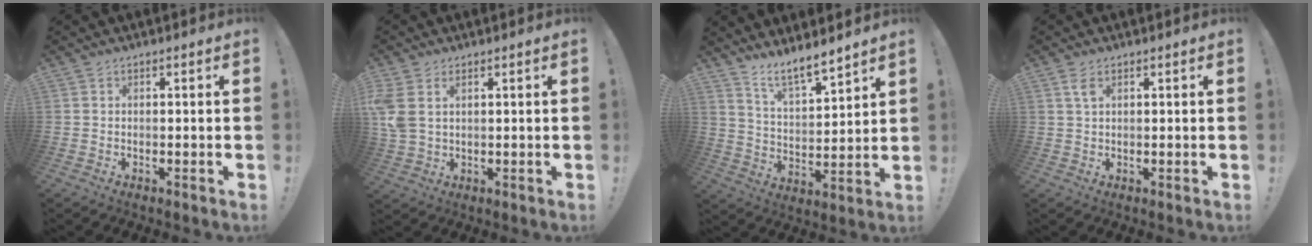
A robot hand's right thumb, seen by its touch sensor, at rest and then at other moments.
{"total": 5.7, "force": [2.4, 3.7, 3.5], "torque": [-0.071, -0.010, 0.046]}
{"total": 9.4, "force": [8.4, 1.8, 3.8], "torque": [-0.058, -0.071, 0.151]}
{"total": 2.8, "force": [1.9, 0.5, 2.1], "torque": [-0.035, -0.005, 0.033]}